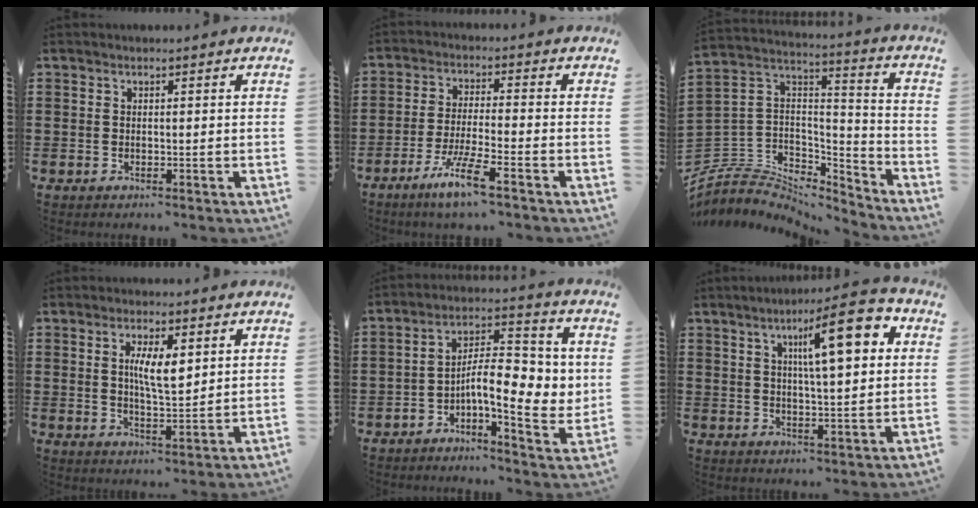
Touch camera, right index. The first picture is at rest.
{"total": 7.3, "force": [-5.1, 0.1, 5.3], "torque": [-0.120, -0.015, -0.100]}
{"total": 5.2, "force": [-4.0, 3.2, 0.5], "torque": [-0.042, -0.015, -0.088]}
{"total": 5.6, "force": [1.7, 1.6, 5.1], "torque": [-0.097, 0.000, 0.026]}
{"total": 9.6, "force": [-0.7, 3.8, 8.8], "torque": [-0.138, -0.006, -0.019]}
{"total": 11.5, "force": [4.2, 2.5, 10.4], "torque": [-0.166, -0.005, 0.061]}